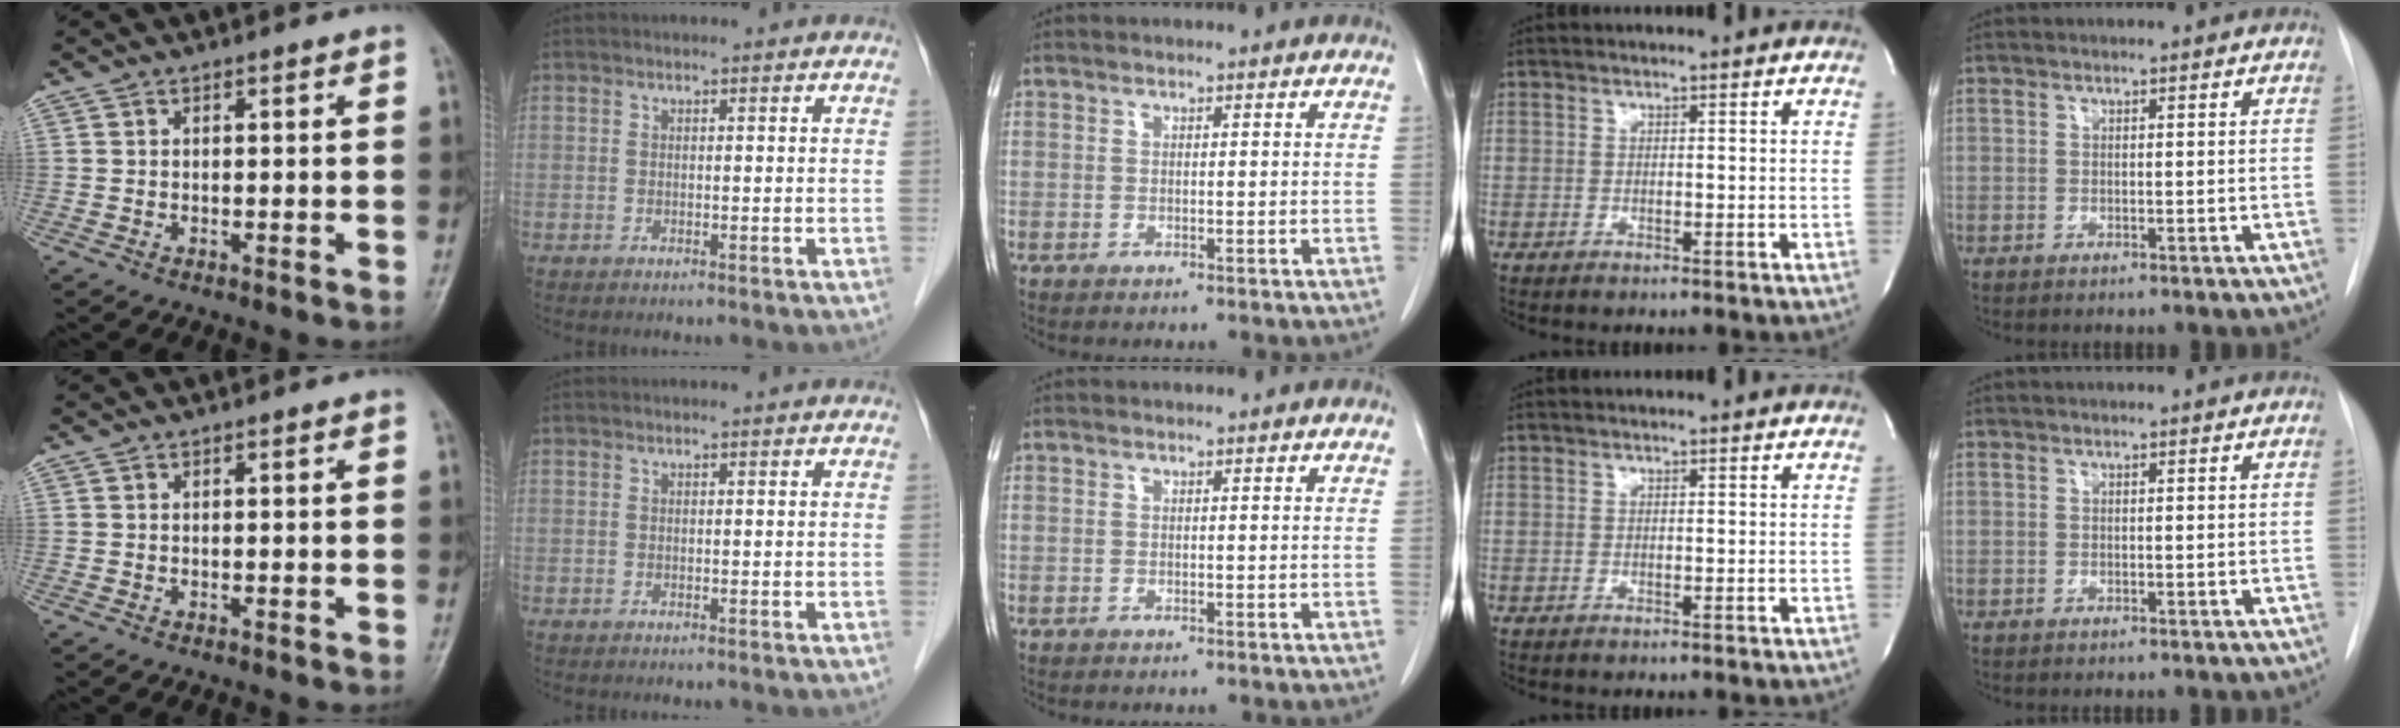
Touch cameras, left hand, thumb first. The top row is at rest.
{}